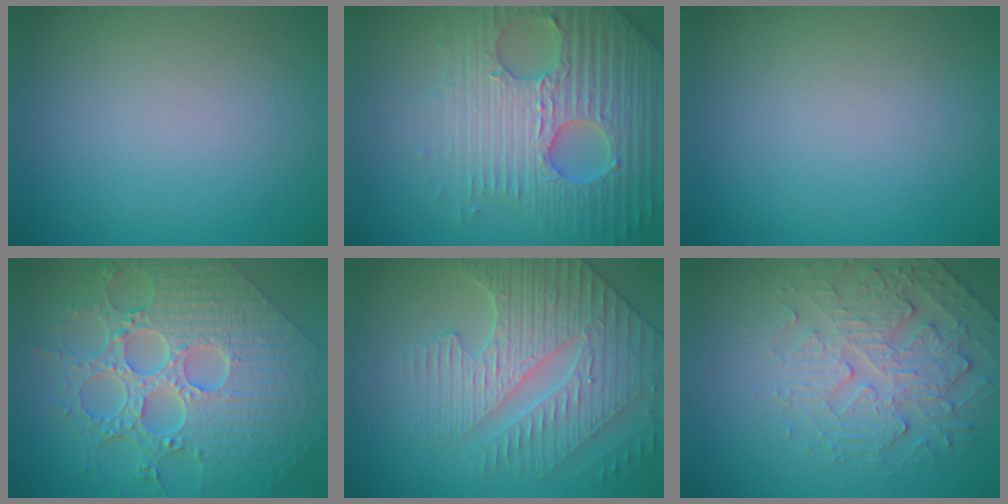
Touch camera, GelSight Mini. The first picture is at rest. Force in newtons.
{"total": 7.4, "press": 7.1, "slide": 1.8}
{"total": 0.0}
{"total": 9.3, "press": 7.0, "slide": 6.2}
{"total": 5.0, "press": 4.8, "slide": 1.2}
{"total": 4.9, "press": 3.7, "slide": 3.2}